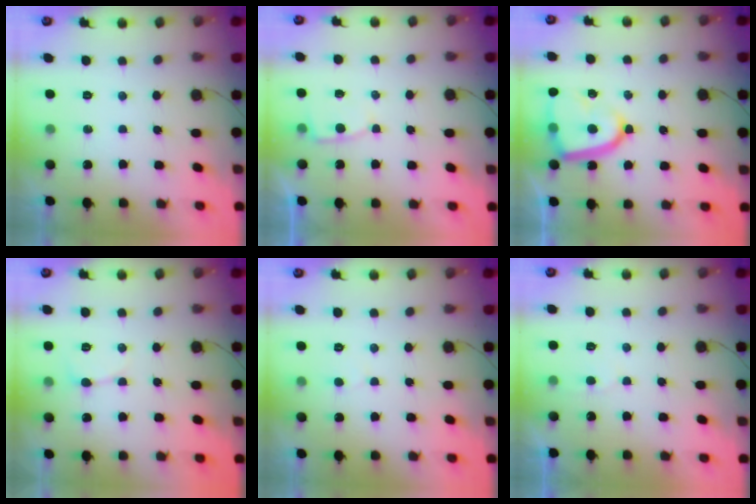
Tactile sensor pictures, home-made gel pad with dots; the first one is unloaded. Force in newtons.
{"total": 4.6, "press": 4.5, "slide": 0.5}
{"total": 14.7, "press": 14.7, "slide": 1.2}
{"total": 3.6, "press": 3.5, "slide": 0.5}
{"total": 2.9, "press": 2.9, "slide": 0.3}
{"total": 2.9, "press": 2.8, "slide": 0.3}